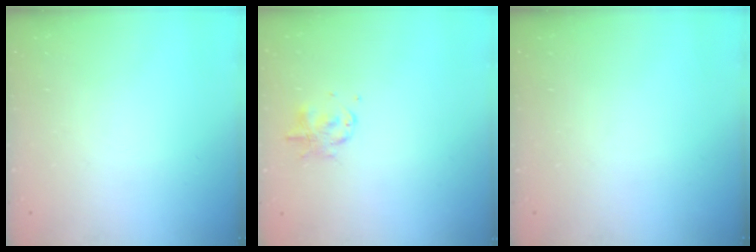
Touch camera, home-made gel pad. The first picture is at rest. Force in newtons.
{"total": 2.8, "press": 2.8, "slide": 0.2}
{"total": 0.0}